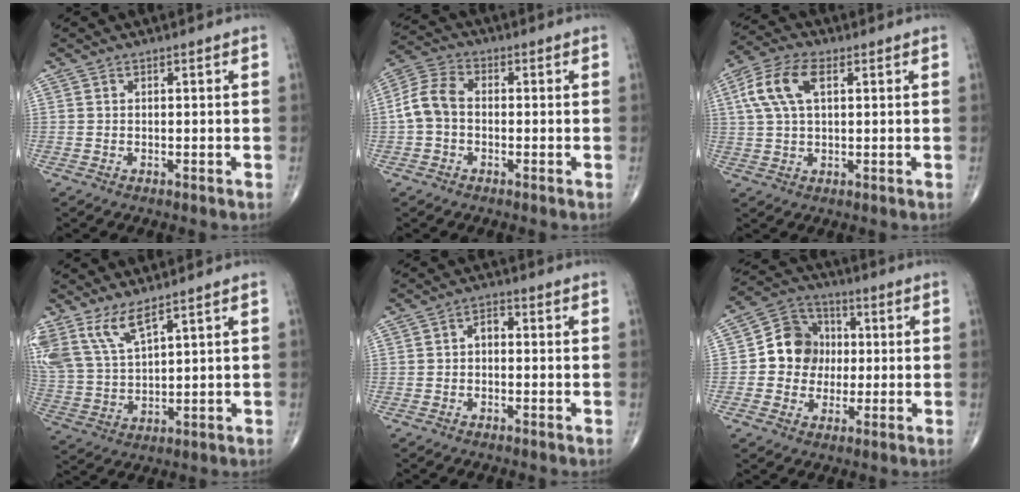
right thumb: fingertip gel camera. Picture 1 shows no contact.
{"total": 6.9, "force": [-0.7, 4.9, 4.8], "torque": [-0.094, 0.023, -0.025]}
{"total": 9.3, "force": [2.8, 4.7, 7.5], "torque": [-0.167, 0.020, 0.052]}
{"total": 9.3, "force": [6.4, 2.8, 6.1], "torque": [-0.130, -0.026, 0.147]}
{"total": 2.5, "force": [-0.3, 1.7, 1.9], "torque": [-0.021, 0.015, -0.014]}
{"total": 10.6, "force": [0.1, 9.5, 4.6], "torque": [-0.036, 0.022, -0.009]}